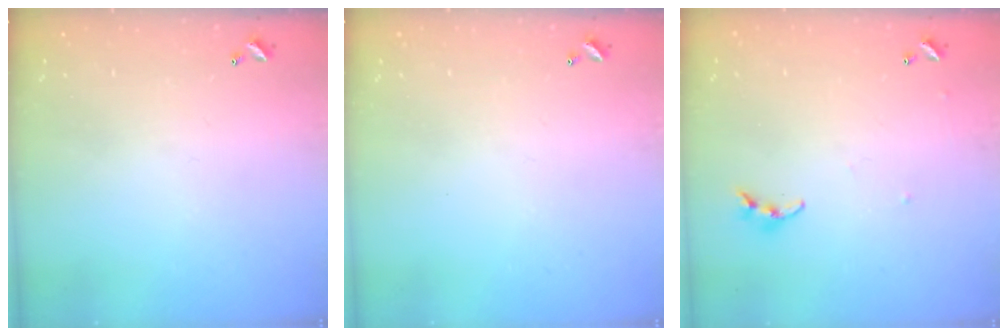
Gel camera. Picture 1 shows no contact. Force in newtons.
{"total": 0.0}
{"total": 4.2, "press": 4.1, "slide": 0.4}